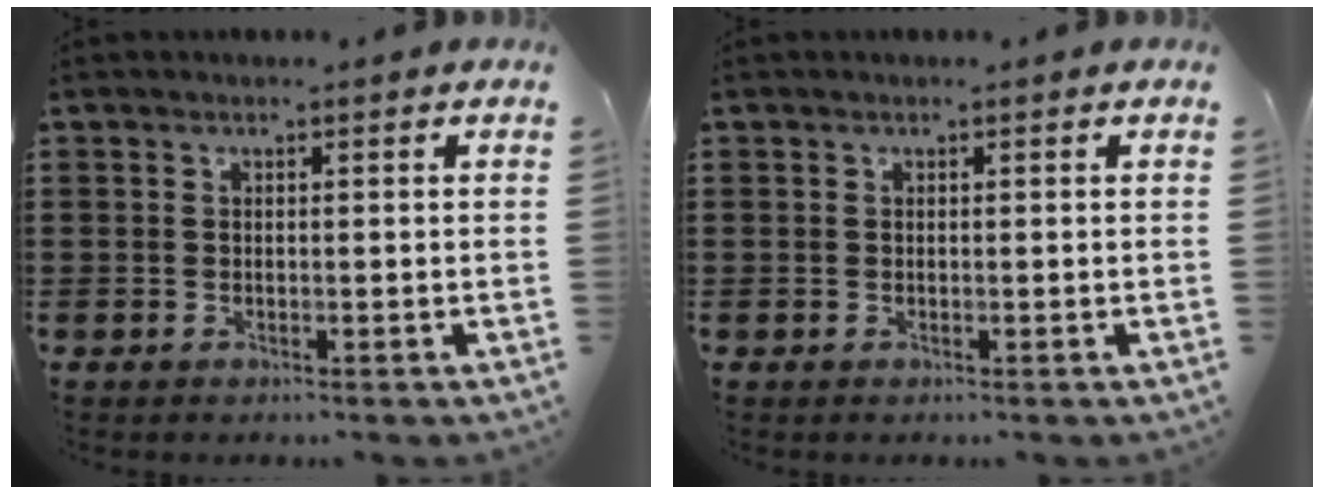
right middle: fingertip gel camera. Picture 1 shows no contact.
{"total": 0.0}